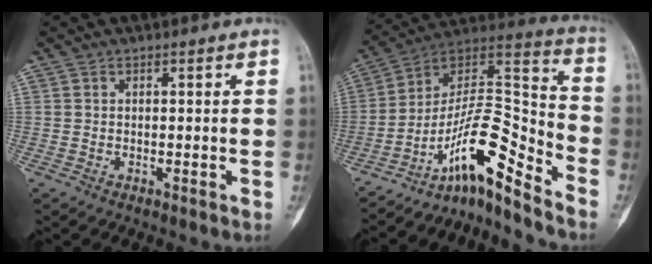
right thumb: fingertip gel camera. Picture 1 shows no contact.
{"total": 14.9, "force": [-10.4, 3.3, 10.1], "torque": [-0.163, 0.131, -0.181]}